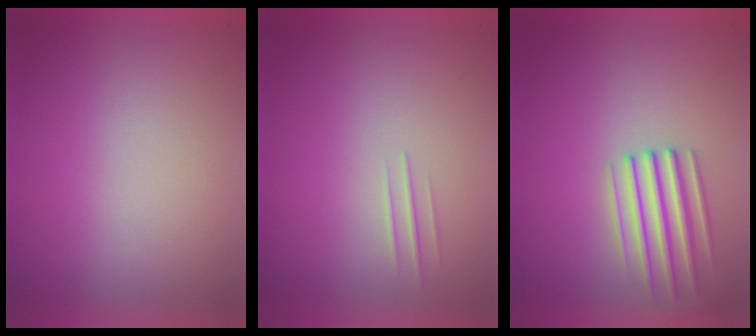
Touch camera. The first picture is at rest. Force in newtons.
{"total": 1.2}
{"total": 1.6}